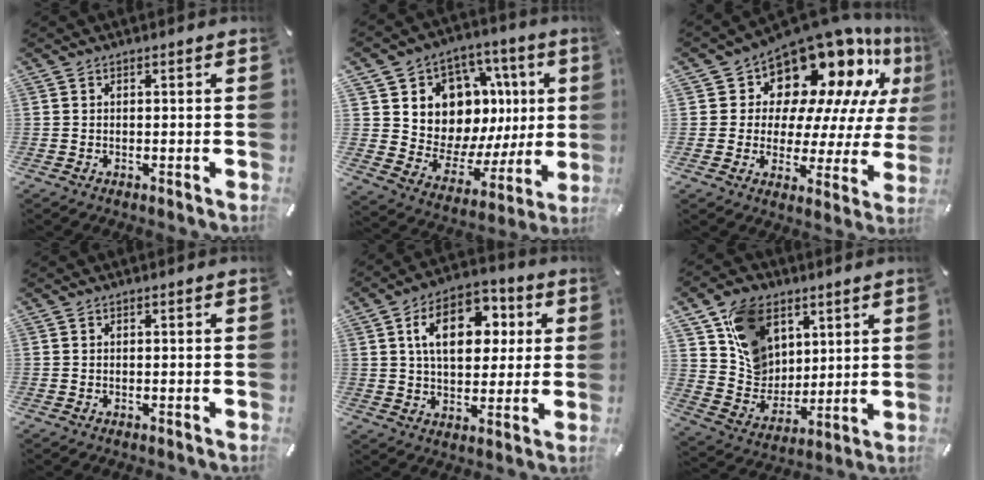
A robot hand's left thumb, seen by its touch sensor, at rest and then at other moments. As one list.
[{"total": 11.9, "force": [4.2, 10.1, 4.5], "torque": [-0.063, -0.059, 0.089]}, {"total": 15.9, "force": [12.8, 7.5, 5.8], "torque": [-0.089, -0.123, 0.213]}, {"total": 0.0}, {"total": 14.5, "force": [4.1, 9.7, 9.9], "torque": [-0.151, 0.006, 0.071]}, {"total": 13.7, "force": [6.9, 10.8, 4.7], "torque": [-0.099, -0.022, 0.140]}]